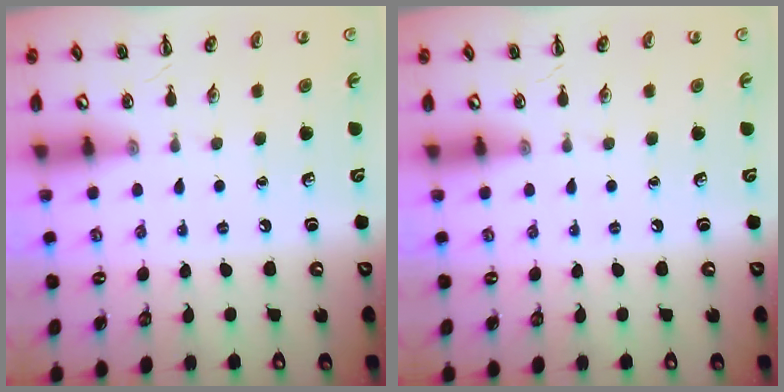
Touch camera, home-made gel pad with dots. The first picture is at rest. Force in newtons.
{"total": 0.0}